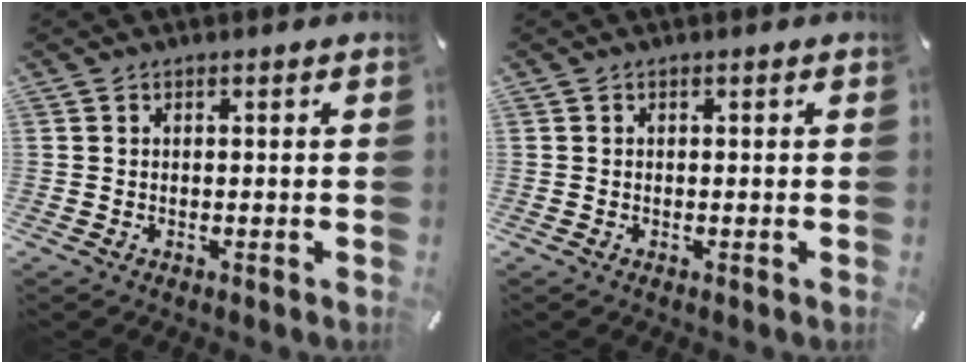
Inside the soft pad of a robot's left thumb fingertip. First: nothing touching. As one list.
[{"total": 0.0}]